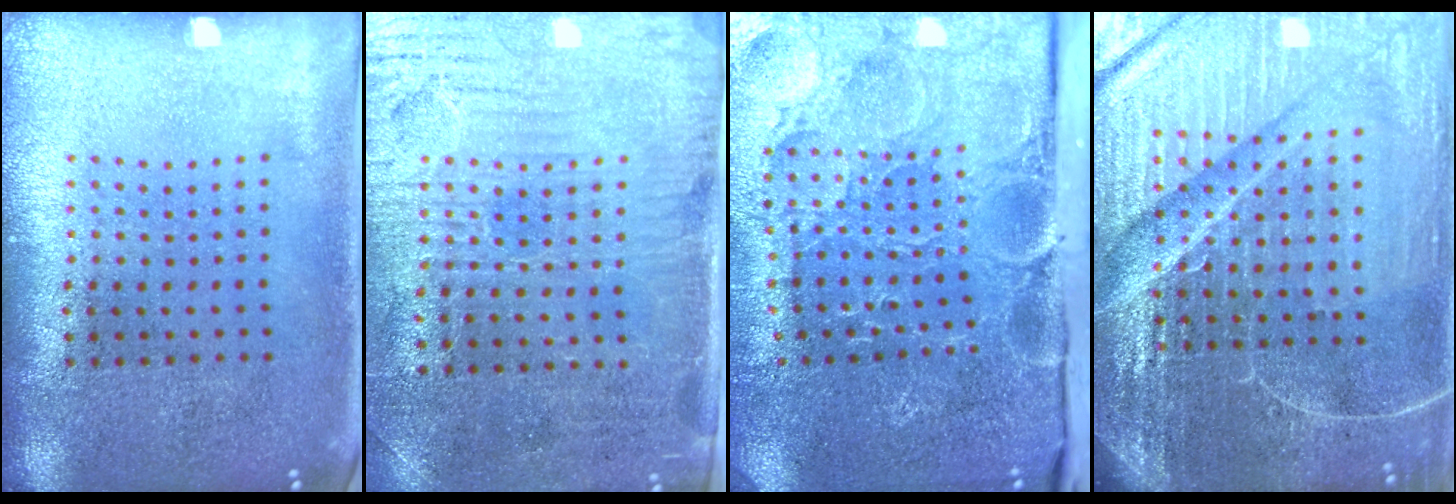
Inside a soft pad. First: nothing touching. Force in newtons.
{"total": 3.5, "press": 3.2, "slide": 1.6}
{"total": 4.0, "press": 3.7, "slide": 1.4}
{"total": 6.4, "press": 5.7, "slide": 3.0}